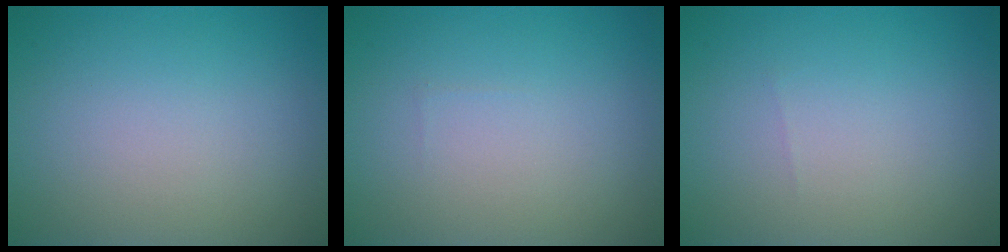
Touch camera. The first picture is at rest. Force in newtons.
{"total": 0.0}
{"total": 0.0}